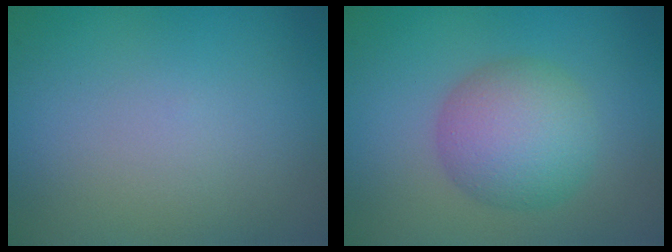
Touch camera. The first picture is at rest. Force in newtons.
{"total": 5.3, "press": 5.3, "slide": 0.2}